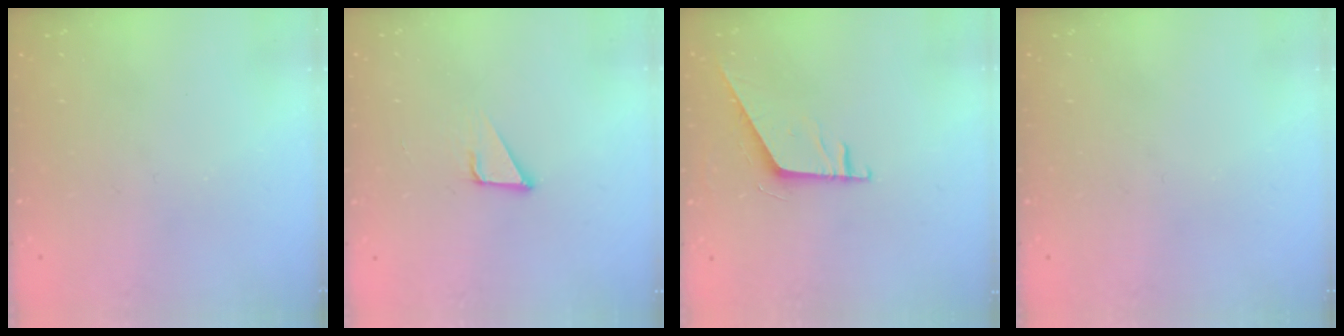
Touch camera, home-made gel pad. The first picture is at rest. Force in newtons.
{"total": 2.1, "press": 2.1, "slide": 0.0}
{"total": 5.4, "press": 5.4, "slide": 0.5}
{"total": 0.0}